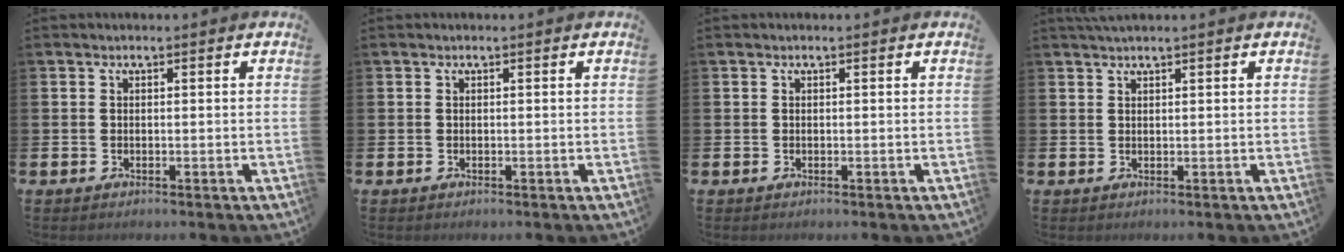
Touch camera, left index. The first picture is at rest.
{"total": 0.0}
{"total": 0.0}
{"total": 1.3, "force": [1.2, -0.1, 0.5], "torque": [-0.007, 0.000, 0.022]}